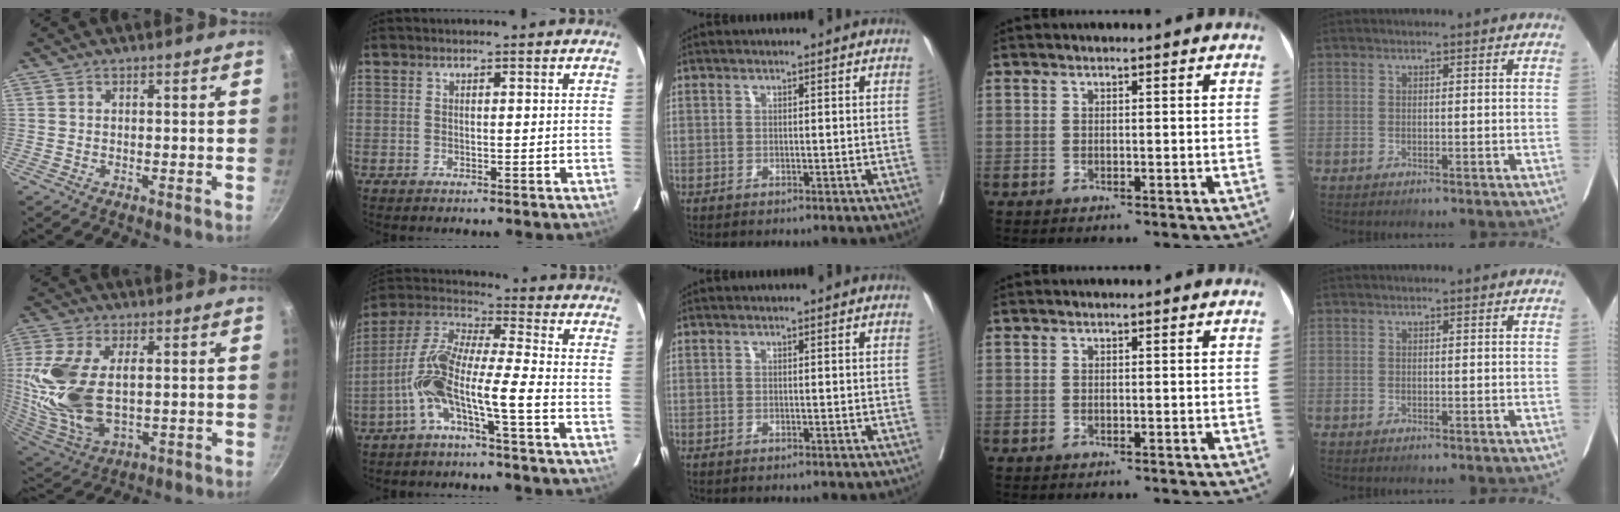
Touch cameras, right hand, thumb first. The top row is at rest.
{"thumb": {"total": 18.6, "force": [0.8, 10.0, 15.7], "torque": [-0.354, -0.014, 0.028]}, "index": {"total": 11.4, "force": [-4.4, 0.8, 10.5], "torque": [-0.220, 0.021, -0.092]}}